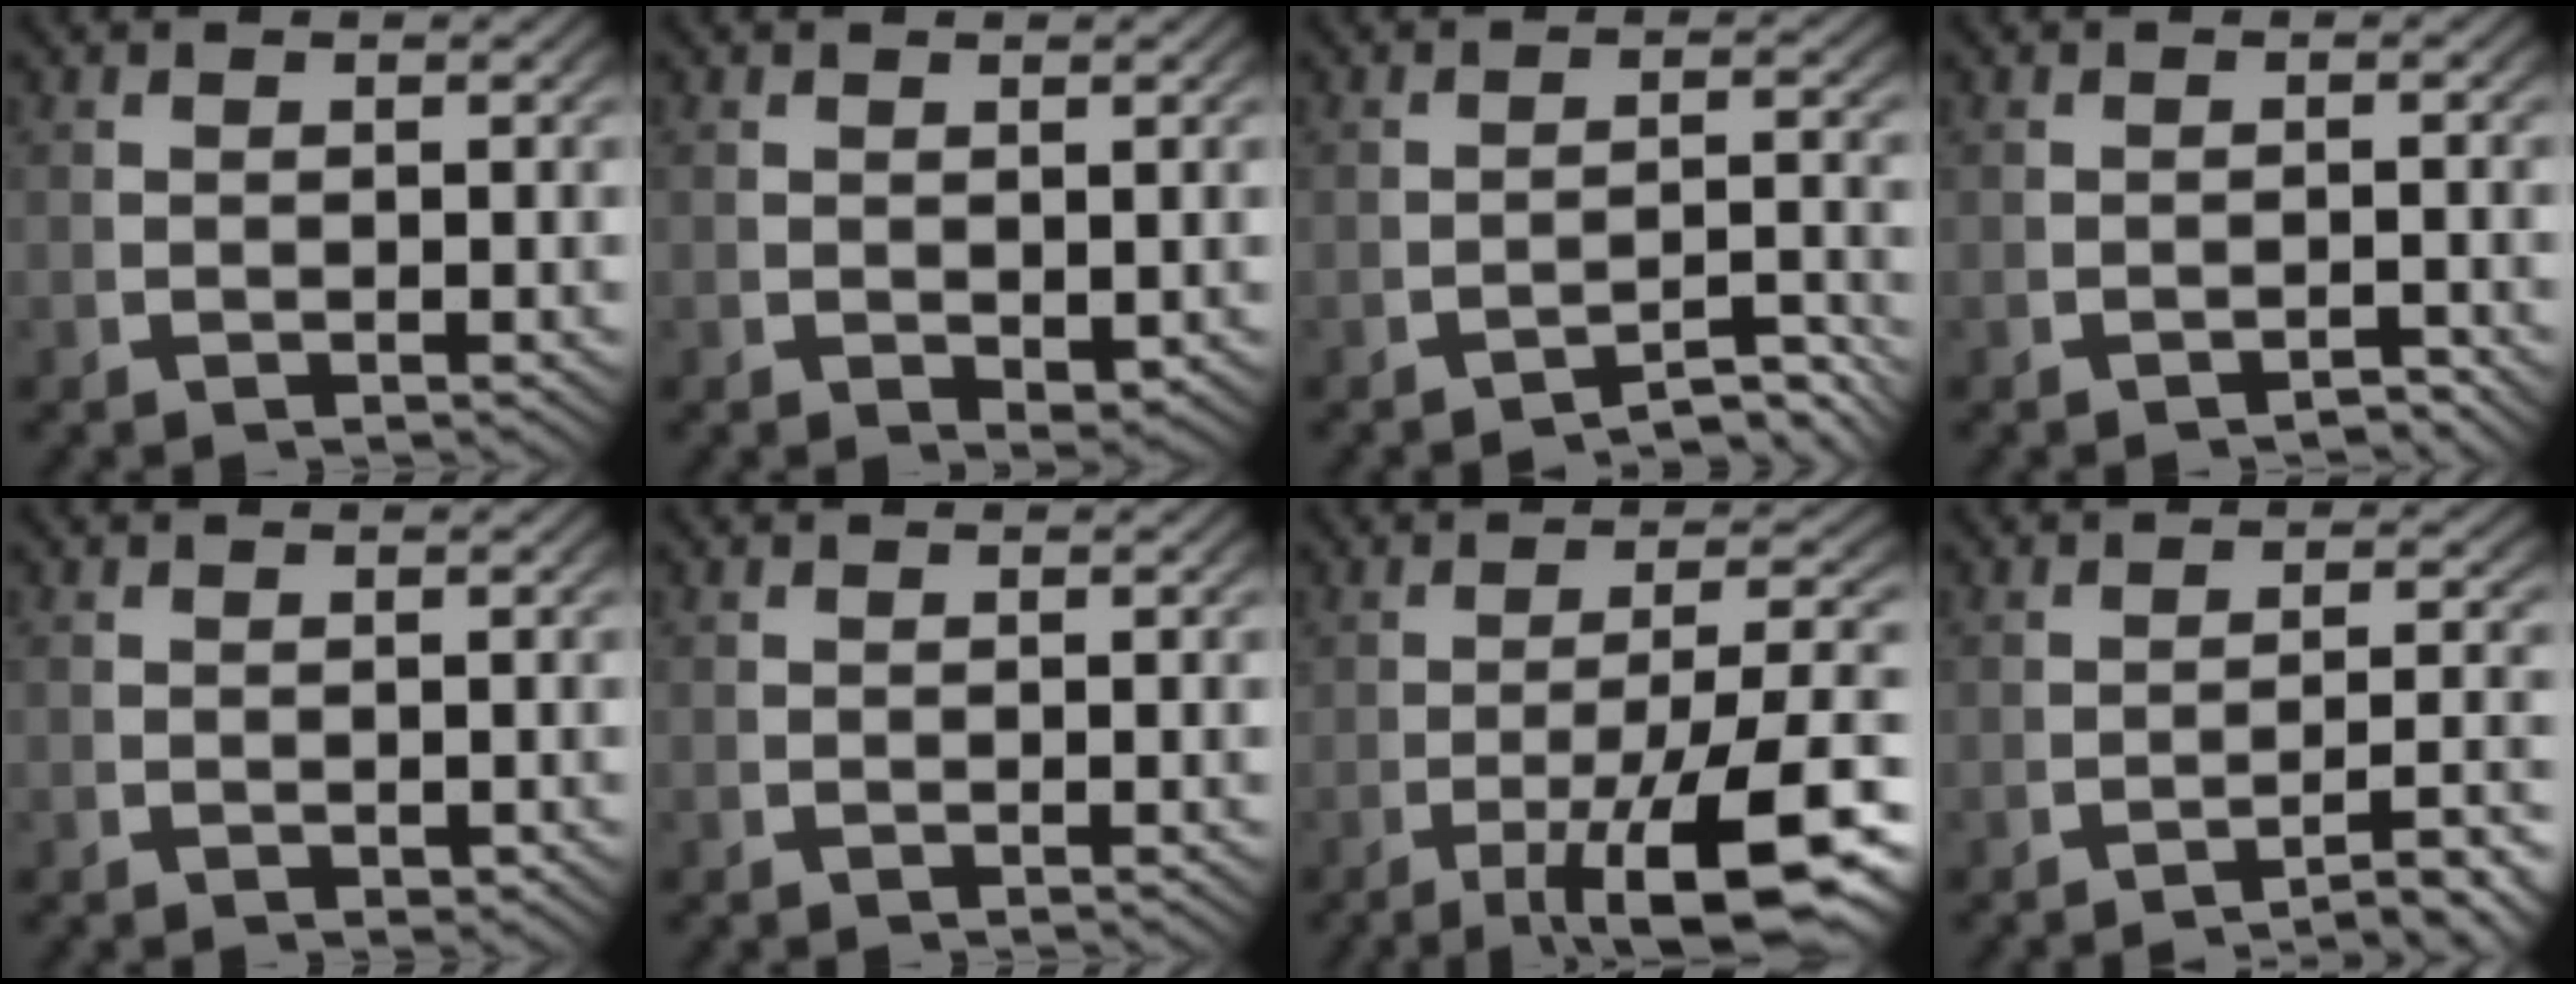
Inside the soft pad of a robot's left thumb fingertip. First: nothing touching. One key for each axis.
{"total": 1.3, "fx": 0.5, "fy": 0.8, "fz": 0.9, "tx": -0.015, "ty": -0.008, "tz": 0.019}
{"total": 3.9, "fx": -3.3, "fy": 0.9, "fz": 2.0, "tx": -0.028, "ty": -0.010, "tz": -0.050}
{"total": 1.6, "fx": -1.5, "fy": 0.1, "fz": 0.3, "tx": -0.006, "ty": -0.003, "tz": -0.023}
{"total": 0.7, "fx": -0.1, "fy": 0.5, "fz": 0.4, "tx": -0.006, "ty": -0.006, "tz": 0.002}
{"total": 0.0}
{"total": 10.1, "fx": -3.6, "fy": 4.3, "fz": 8.4, "tx": -0.135, "ty": -0.030, "tz": -0.035}
{"total": 4.8, "fx": -3.5, "fy": 0.9, "fz": 3.2, "tx": -0.039, "ty": -0.007, "tz": -0.050}